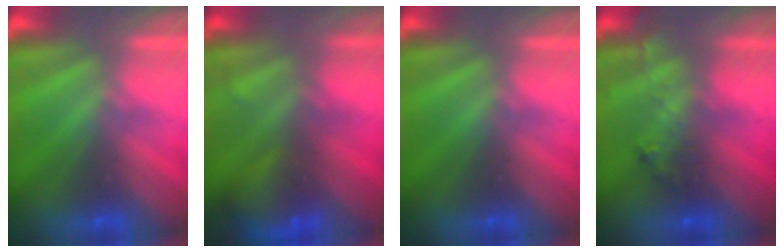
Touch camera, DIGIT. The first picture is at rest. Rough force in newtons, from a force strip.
{"total": 5.8}
{"total": 0.0}
{"total": 2.8}